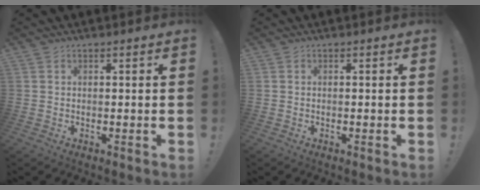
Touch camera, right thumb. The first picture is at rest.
{"total": 0.0}